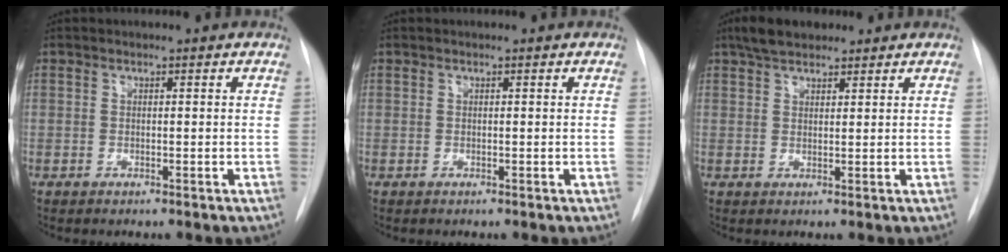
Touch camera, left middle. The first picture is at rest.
{"total": 0.0}
{"total": 4.7, "force": [3.6, 2.1, 2.2], "torque": [-0.045, 0.016, 0.065]}